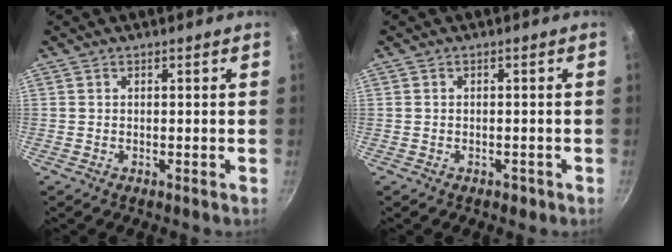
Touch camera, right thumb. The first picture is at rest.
{"total": 1.4, "force": [-0.8, 1.0, 0.6], "torque": [-0.006, 0.008, -0.004]}